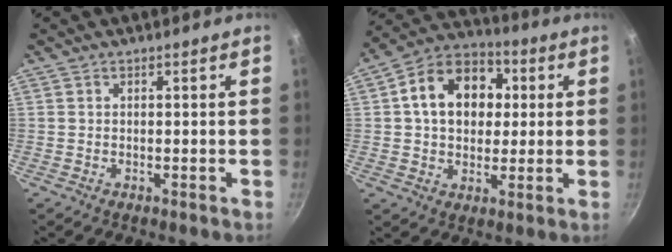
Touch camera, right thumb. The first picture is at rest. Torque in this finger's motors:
{"motor_torque": [-0.86, 1.73, 0.76, -0.57, 0.23]}